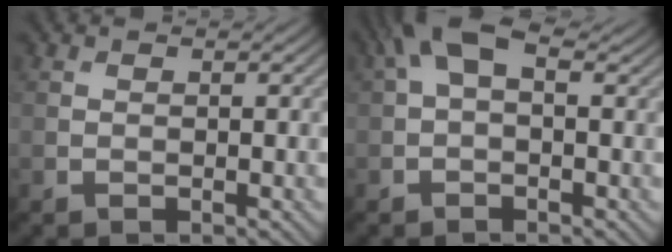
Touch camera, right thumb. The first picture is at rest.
{"total": 5.1, "force": [1.6, 2.5, 4.1], "torque": [-0.087, 0.017, 0.023]}